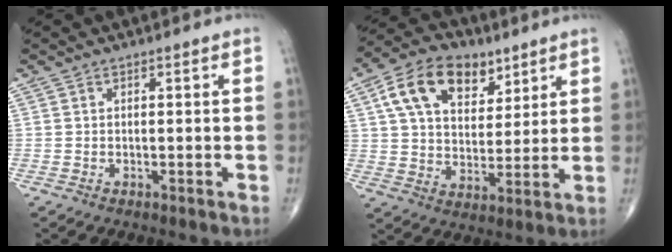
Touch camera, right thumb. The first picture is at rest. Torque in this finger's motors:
{"motor_torque": [-0.67, 1.15, 0.59, 0.30, 0.28]}